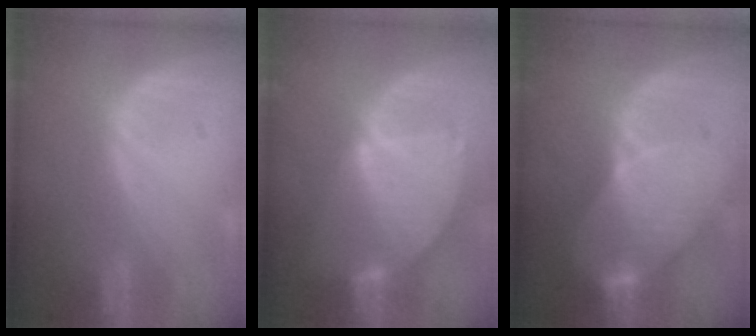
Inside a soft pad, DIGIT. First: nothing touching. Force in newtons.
{"total": 9.2, "press": 7.8, "slide": 4.9}
{"total": 8.3, "press": 7.9, "slide": 2.6}